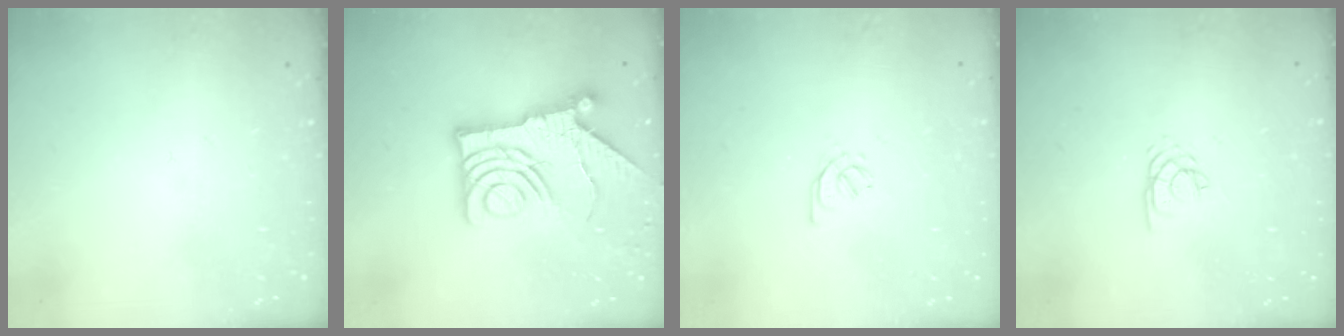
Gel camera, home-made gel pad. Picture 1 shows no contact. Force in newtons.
{"total": 14.8, "press": 14.7, "slide": 1.3}
{"total": 2.4, "press": 2.3, "slide": 0.6}
{"total": 1.9, "press": 1.8, "slide": 0.3}